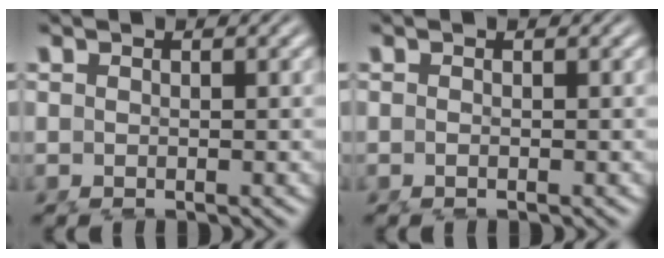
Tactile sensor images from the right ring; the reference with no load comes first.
{"total": 0.7, "force": [-0.3, 0.4, 0.5], "torque": [-0.015, 0.005, -0.011]}